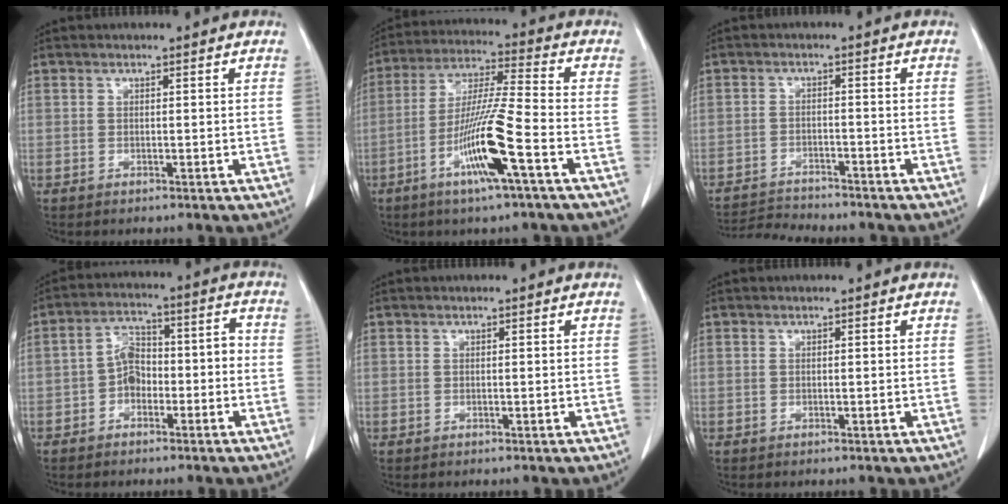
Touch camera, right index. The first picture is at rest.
{"total": 12.6, "force": [-5.3, -0.5, 11.4], "torque": [-0.224, -0.010, -0.102]}
{"total": 6.4, "force": [-6.4, 0.2, 0.9], "torque": [-0.015, -0.011, -0.106]}
{"total": 6.2, "force": [-2.2, 3.8, 4.4], "torque": [-0.075, 0.039, -0.040]}
{"total": 0.0}
{"total": 0.0}